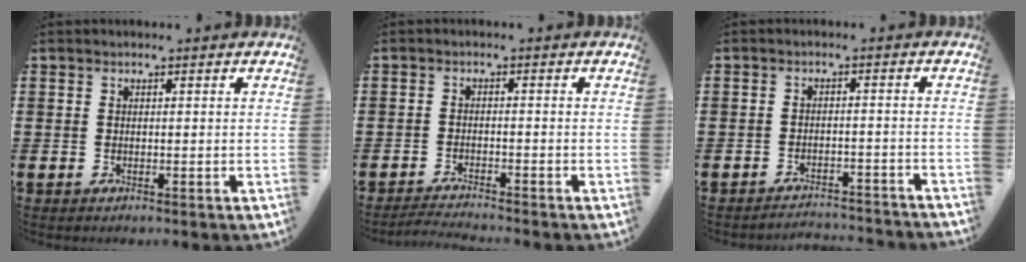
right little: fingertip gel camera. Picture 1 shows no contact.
{"total": 1.7, "force": [-1.7, -0.2, 0.4], "torque": [-0.007, 0.002, -0.033]}
{"total": 2.3, "force": [-2.3, -0.1, -0.1], "torque": [-0.002, 0.005, -0.051]}